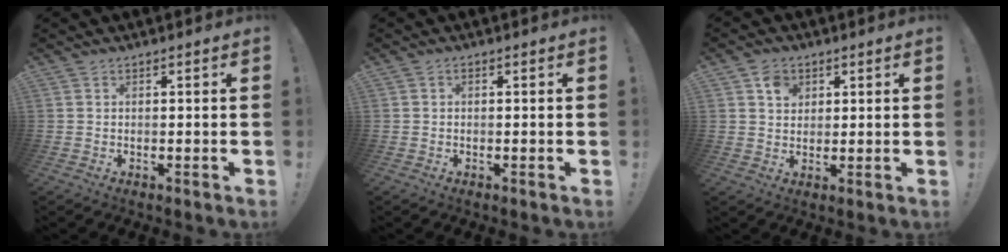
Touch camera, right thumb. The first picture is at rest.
{"total": 0.6, "force": [-0.4, 0.3, 0.4], "torque": [-0.010, 0.003, -0.007]}
{"total": 5.0, "force": [2.3, 4.1, 1.8], "torque": [-0.017, -0.006, 0.038]}